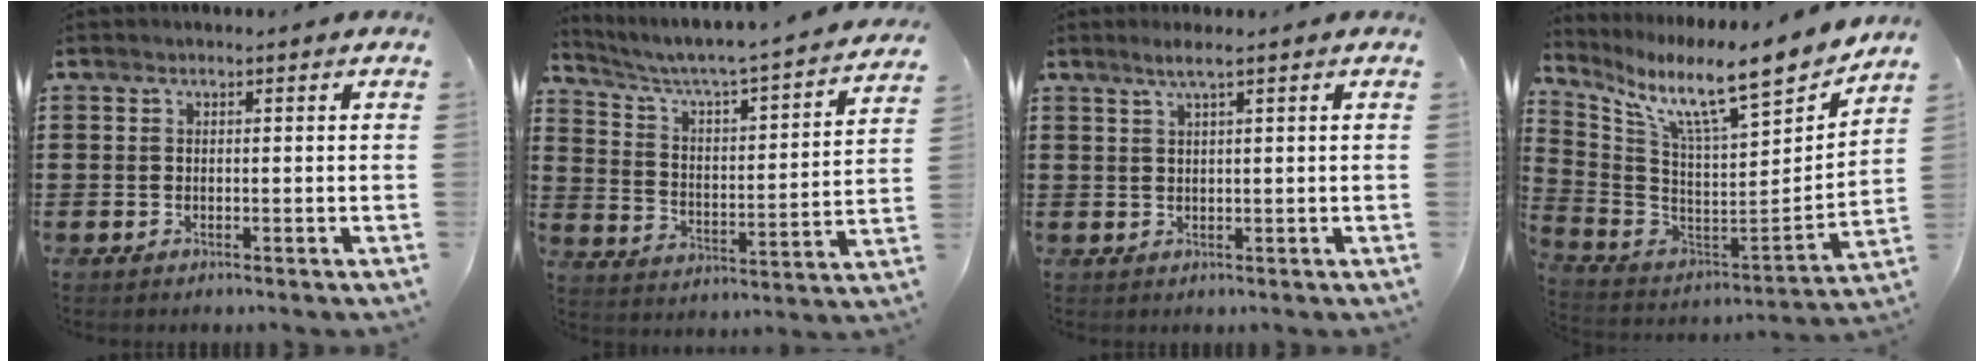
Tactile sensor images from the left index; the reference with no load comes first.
{"total": 3.8, "force": [3.3, 0.0, 1.9], "torque": [-0.055, -0.039, 0.041]}
{"total": 2.2, "force": [1.3, -0.2, 1.7], "torque": [-0.036, -0.001, 0.023]}
{"total": 11.3, "force": [8.3, 1.3, 7.5], "torque": [-0.153, -0.071, 0.130]}